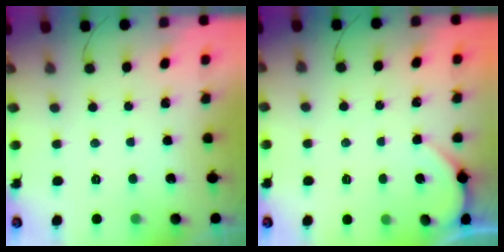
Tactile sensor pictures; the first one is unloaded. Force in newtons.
{"total": 1.6, "press": 1.6, "slide": 0.3}